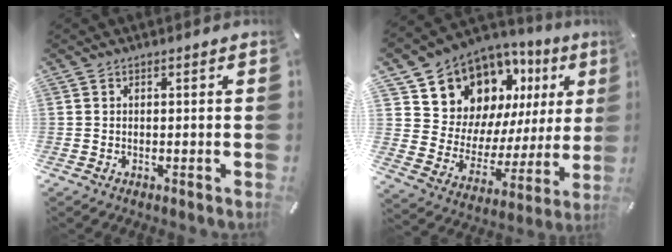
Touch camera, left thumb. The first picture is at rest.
{"total": 12.7, "force": [9.3, 8.3, 2.3], "torque": [-0.055, -0.097, 0.174]}